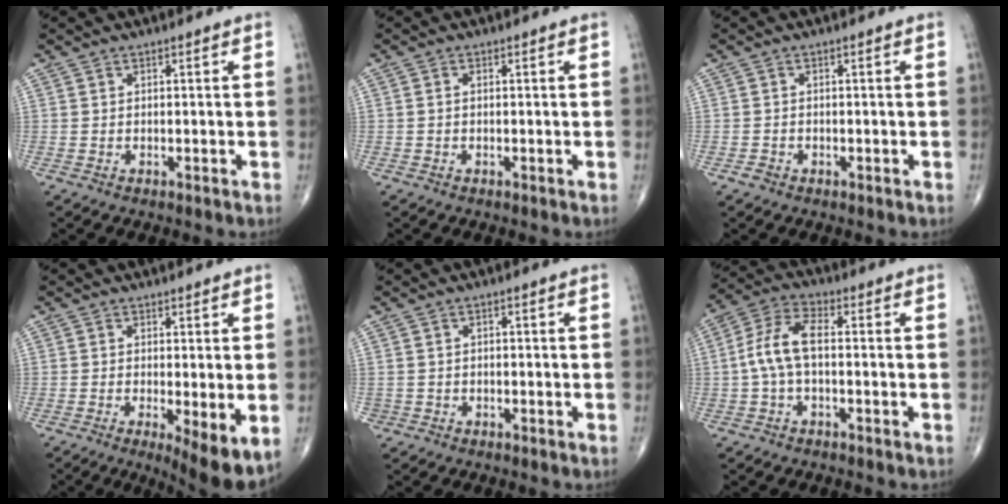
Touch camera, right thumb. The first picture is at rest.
{"total": 0.6, "force": [-0.1, 0.3, 0.4], "torque": [-0.008, 0.000, -0.004]}
{"total": 1.1, "force": [-0.6, 0.8, 0.3], "torque": [-0.004, 0.005, -0.014]}
{"total": 8.2, "force": [-2.1, 2.2, 7.7], "torque": [-0.115, -0.023, -0.031]}
{"total": 1.4, "force": [-0.6, 1.2, 0.1], "torque": [0.006, 0.010, -0.011]}
{"total": 8.0, "force": [-0.5, 3.7, 7.1], "torque": [-0.154, 0.029, -0.017]}